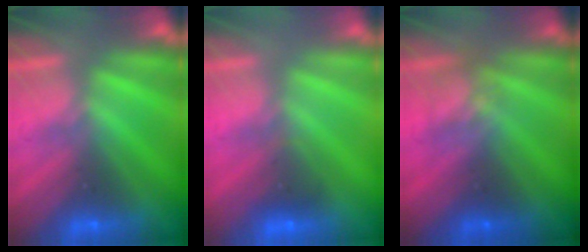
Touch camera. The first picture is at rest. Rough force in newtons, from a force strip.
{"total": 1.8}
{"total": 2.4}